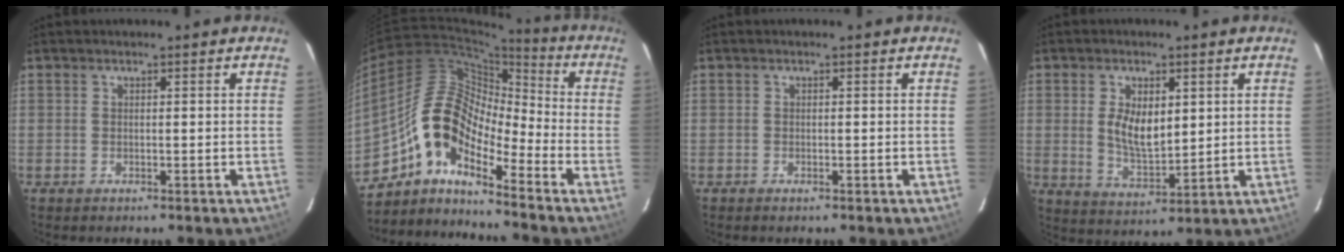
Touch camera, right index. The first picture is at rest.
{"total": 12.4, "force": [-7.9, 4.9, 8.3], "torque": [-0.137, 0.019, -0.168]}
{"total": 0.5, "force": [-0.5, 0.2, 0.2], "torque": [-0.006, -0.001, -0.008]}
{"total": 7.9, "force": [1.6, 4.0, 6.6], "torque": [-0.126, -0.003, 0.037]}